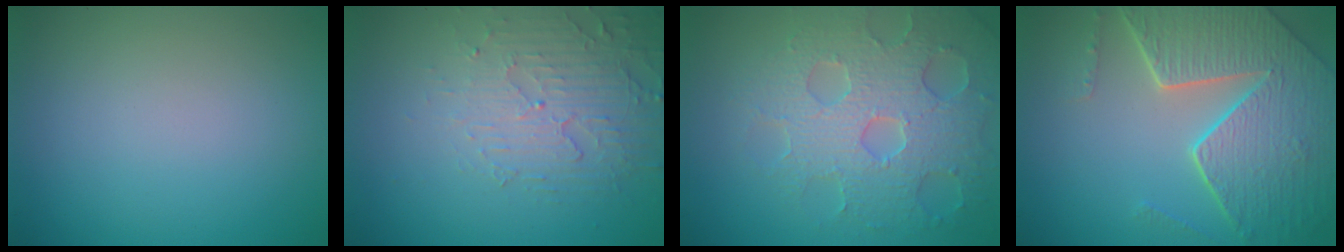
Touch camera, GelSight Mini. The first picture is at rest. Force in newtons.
{"total": 4.9, "press": 3.4, "slide": 3.6}
{"total": 6.9, "press": 5.5, "slide": 4.2}
{"total": 8.3, "press": 5.8, "slide": 5.9}